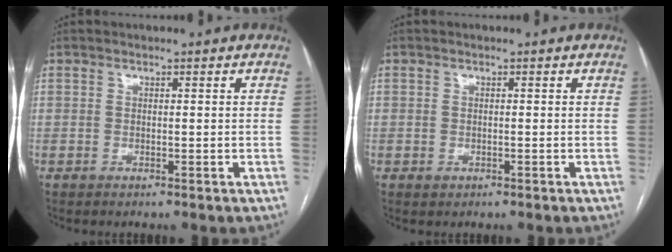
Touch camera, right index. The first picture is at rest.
{"total": 1.0, "force": [-0.3, 0.9, 0.2], "torque": [-0.003, 0.003, -0.002]}